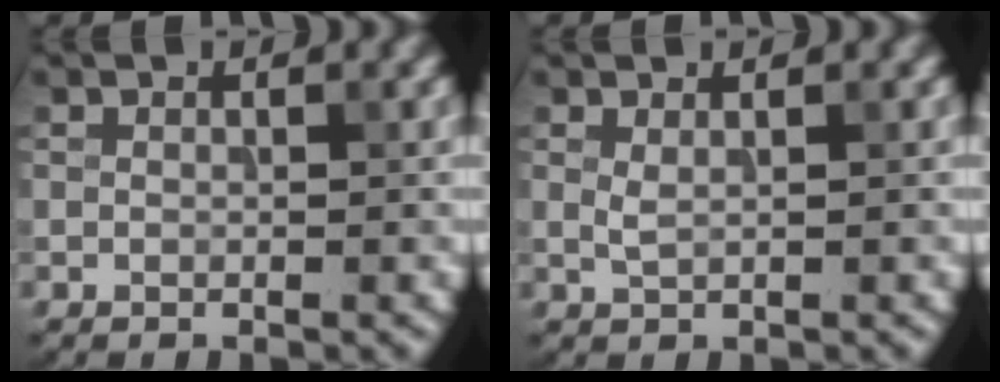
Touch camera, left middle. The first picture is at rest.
{"total": 0.9, "force": [0.5, 0.3, 0.7], "torque": [-0.015, -0.001, 0.010]}